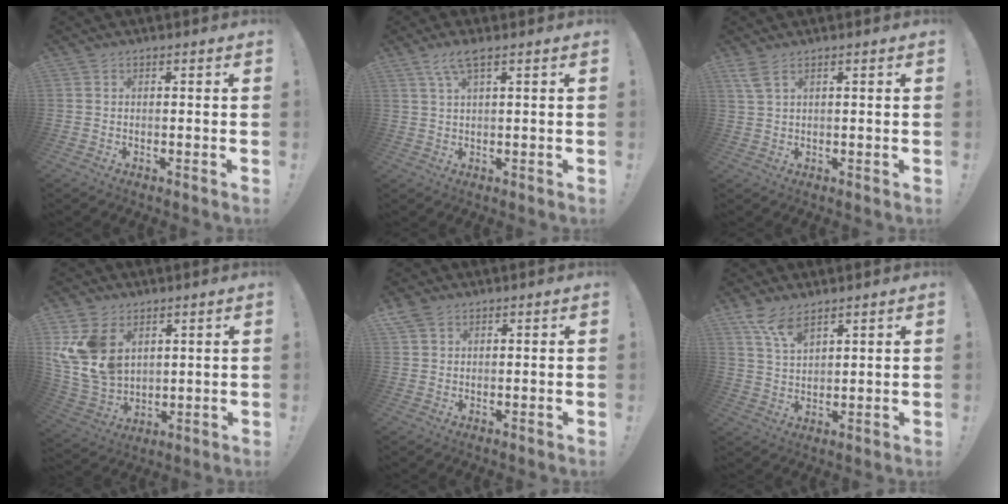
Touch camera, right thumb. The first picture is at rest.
{"total": 4.6, "force": [2.6, 0.8, 3.7], "torque": [-0.081, -0.001, 0.048]}
{"total": 3.6, "force": [2.2, 0.8, 2.8], "torque": [-0.048, -0.007, 0.038]}
{"total": 13.1, "force": [5.4, 9.6, 7.1], "torque": [-0.157, -0.029, 0.110]}
{"total": 3.9, "force": [2.7, 2.4, 1.5], "torque": [-0.020, -0.012, 0.050]}
{"total": 7.9, "force": [5.9, 2.8, 4.5], "torque": [-0.085, -0.030, 0.111]}